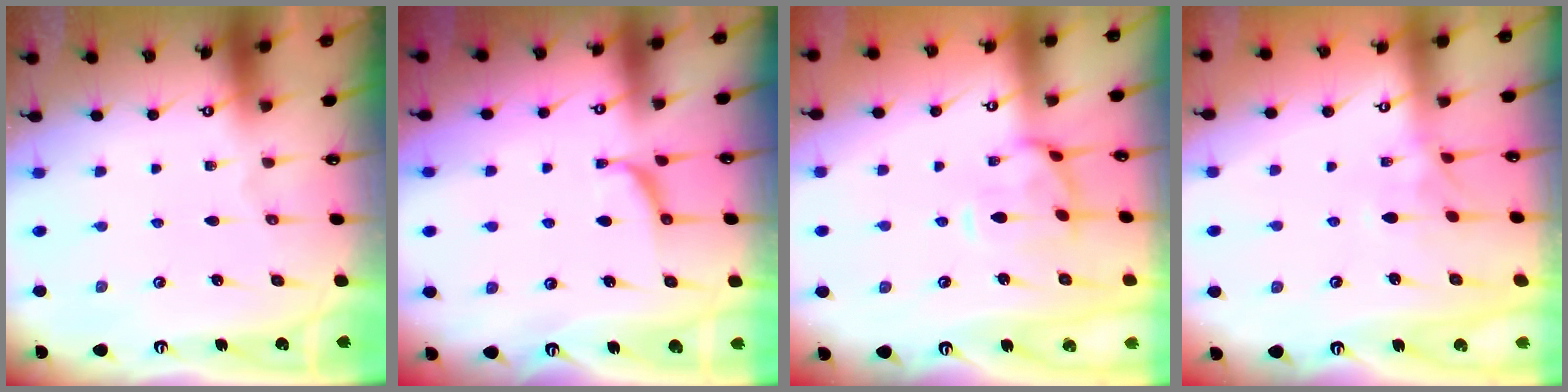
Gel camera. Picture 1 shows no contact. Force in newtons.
{"total": 1.2, "press": 1.2, "slide": 0.4}
{"total": 1.3, "press": 1.3, "slide": 0.3}
{"total": 2.8, "press": 2.7, "slide": 0.8}